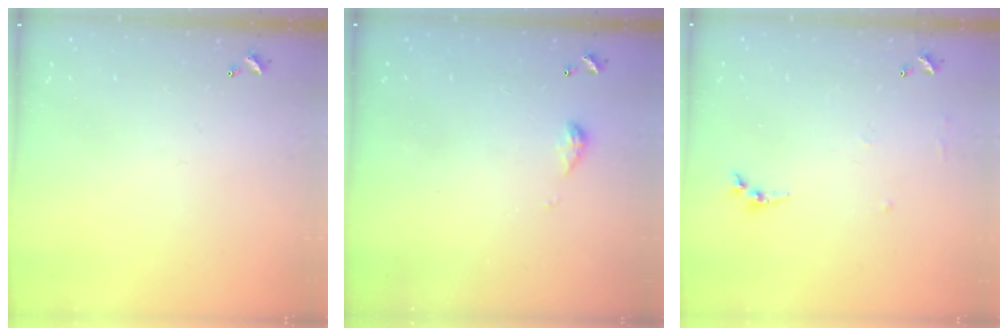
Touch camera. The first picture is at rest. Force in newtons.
{"total": 4.0, "press": 4.0, "slide": 0.6}
{"total": 6.5, "press": 6.5, "slide": 0.8}